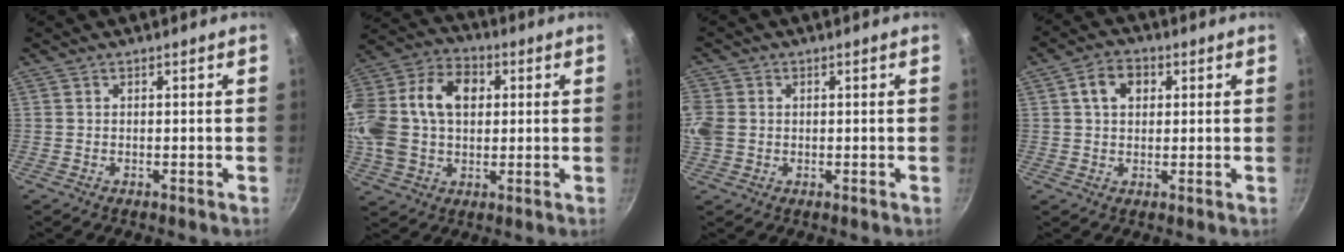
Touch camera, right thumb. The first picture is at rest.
{"total": 22.7, "force": [3.6, 16.0, 15.7], "torque": [-0.321, 0.036, 0.055]}
{"total": 7.9, "force": [0.5, 6.7, 4.2], "torque": [-0.099, 0.009, 0.004]}
{"total": 6.1, "force": [1.7, 4.5, 3.7], "torque": [-0.043, 0.007, 0.022]}